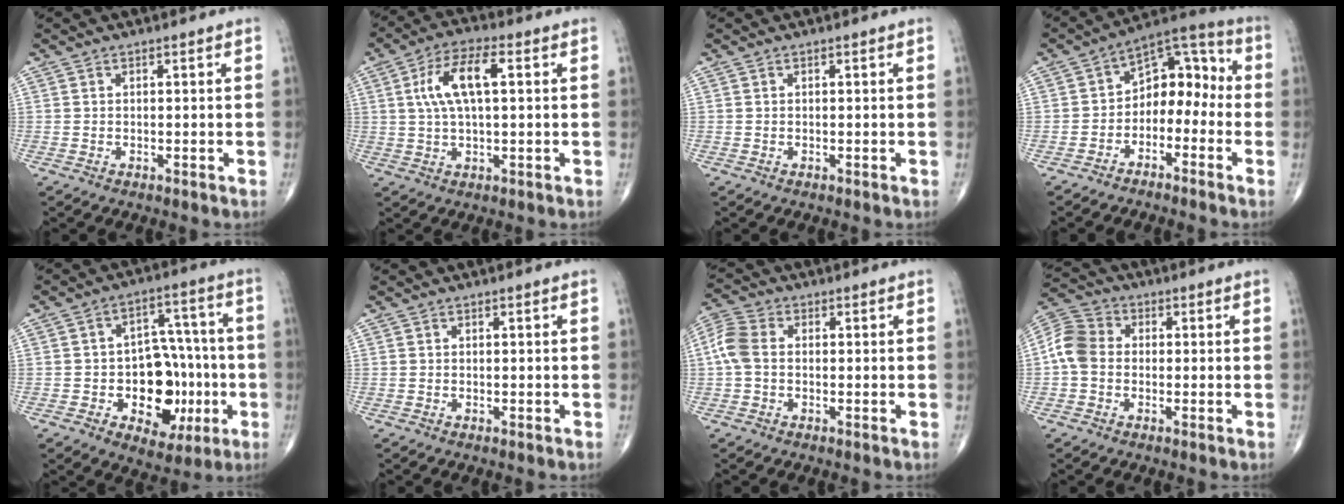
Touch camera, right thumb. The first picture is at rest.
{"total": 9.7, "force": [2.1, 3.7, 8.7], "torque": [-0.169, 0.023, 0.036]}
{"total": 0.0}
{"total": 10.6, "force": [-2.8, 7.3, 7.1], "torque": [-0.062, 0.068, -0.060]}
{"total": 16.2, "force": [-3.8, 10.8, 11.4], "torque": [-0.103, 0.039, -0.045]}
{"total": 0.0}
{"total": 6.2, "force": [-0.2, 4.2, 4.5], "torque": [-0.105, 0.016, -0.015]}
{"total": 7.1, "force": [-0.7, 5.7, 4.2], "torque": [-0.074, 0.022, -0.029]}